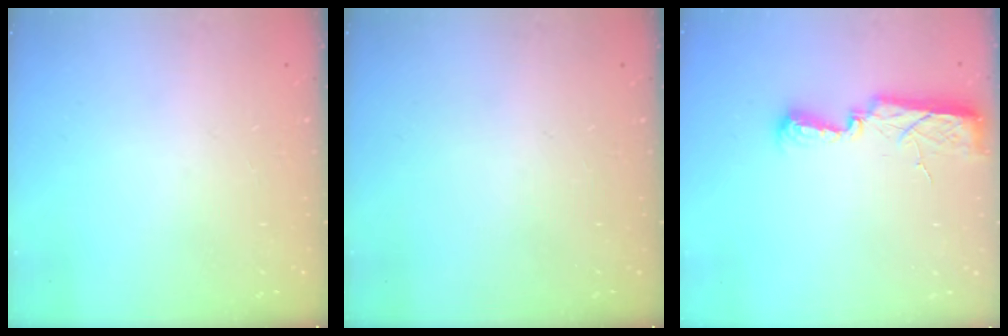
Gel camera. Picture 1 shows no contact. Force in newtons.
{"total": 0.0}
{"total": 10.7, "press": 9.0, "slide": 5.8}